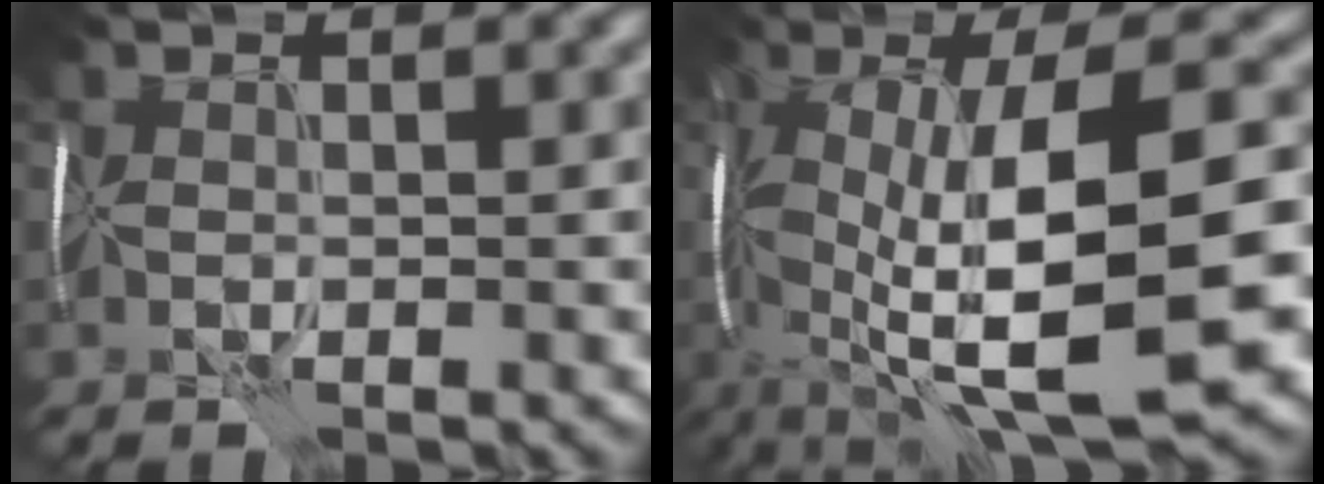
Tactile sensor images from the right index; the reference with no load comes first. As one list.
[{"total": 15.6, "force": [-3.0, 5.1, 14.4], "torque": [-0.247, 0.005, -0.048]}]